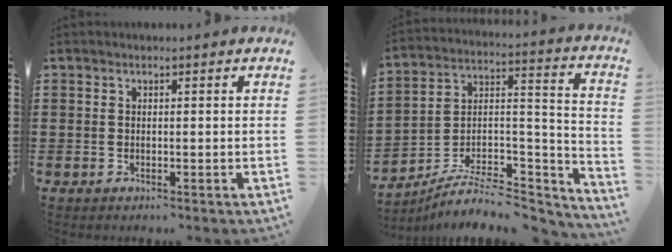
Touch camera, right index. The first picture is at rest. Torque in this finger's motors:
{"motor_torque": [-1.07, -1.07, -0.80, -0.19]}